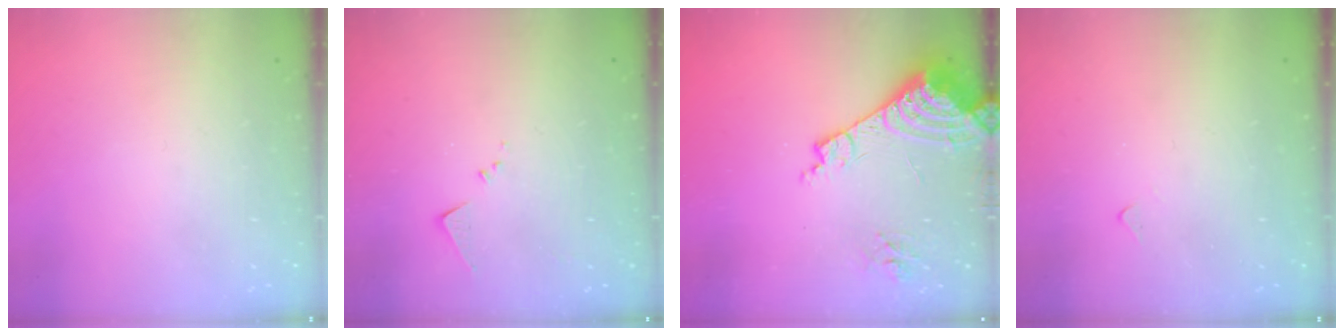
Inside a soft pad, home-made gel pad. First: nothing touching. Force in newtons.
{"total": 6.4, "press": 6.4, "slide": 0.4}
{"total": 13.2, "press": 13.1, "slide": 1.7}
{"total": 3.9, "press": 3.9, "slide": 0.5}